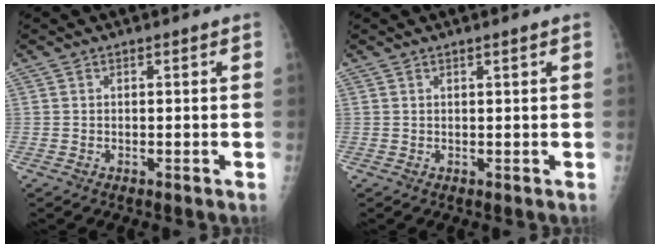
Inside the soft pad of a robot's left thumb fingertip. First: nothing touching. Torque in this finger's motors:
{"motor_torque": [-0.13, 0.03, 0.09, 0.03, -0.02]}